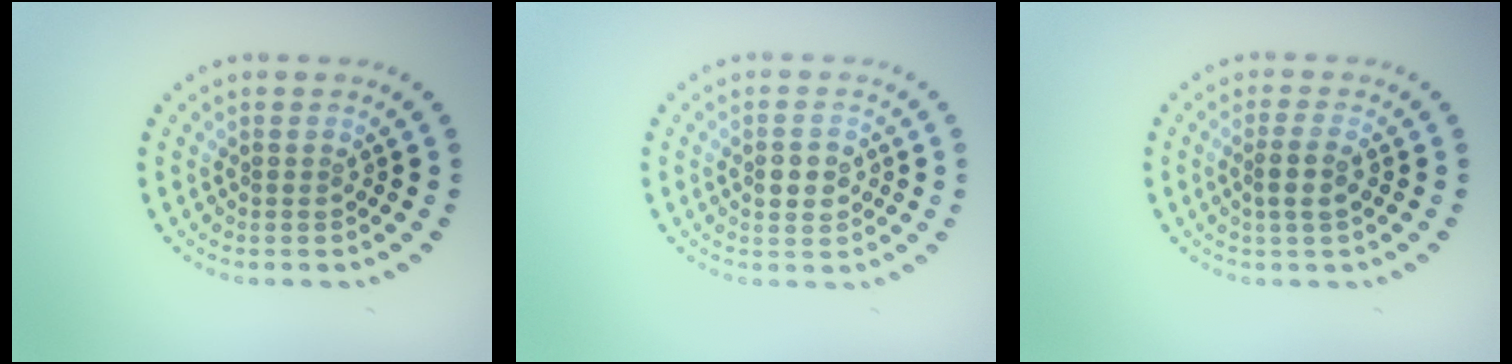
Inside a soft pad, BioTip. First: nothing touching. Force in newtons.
{"total": 2.7, "press": 2.7, "slide": 0.0}
{"total": 2.1, "press": 1.9, "slide": 1.0}